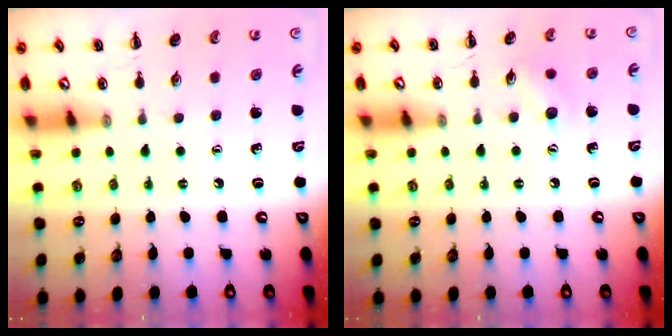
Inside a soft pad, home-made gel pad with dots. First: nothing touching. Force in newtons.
{"total": 5.8, "press": 5.8, "slide": 0.8}